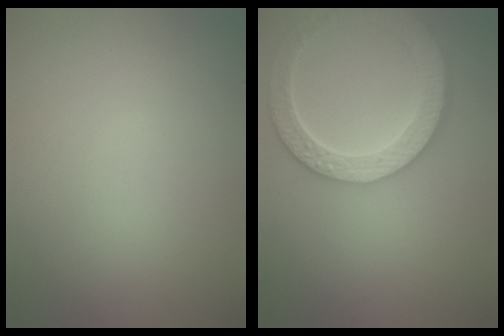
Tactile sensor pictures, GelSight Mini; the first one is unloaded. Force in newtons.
{"total": 5.9, "press": 5.3, "slide": 2.8}